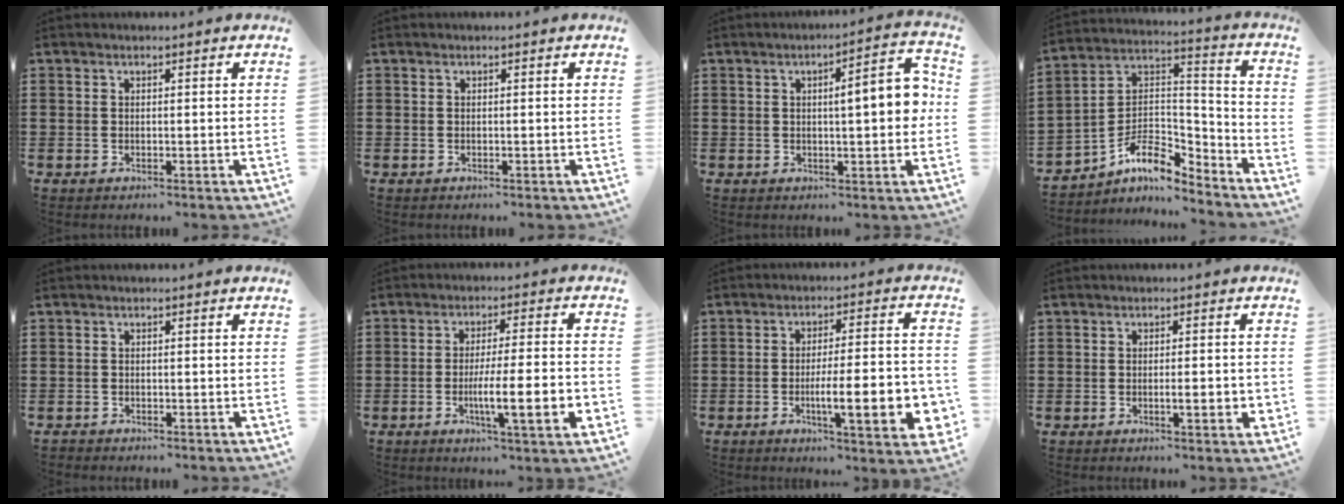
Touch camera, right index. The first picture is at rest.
{"total": 0.0}
{"total": 7.1, "force": [0.7, 1.6, 6.8], "torque": [-0.094, -0.008, 0.001]}
{"total": 8.6, "force": [-6.1, 3.5, 4.8], "torque": [-0.106, -0.003, -0.122]}
{"total": 0.7, "force": [-0.6, 0.3, -0.1], "torque": [0.001, 0.003, -0.014]}
{"total": 9.9, "force": [-2.8, 1.2, 9.4], "torque": [-0.167, -0.012, -0.050]}
{"total": 11.2, "force": [-3.2, 2.4, 10.5], "torque": [-0.159, -0.010, -0.054]}
{"total": 3.3, "force": [-0.7, 0.5, 3.2], "torque": [-0.043, -0.004, -0.015]}